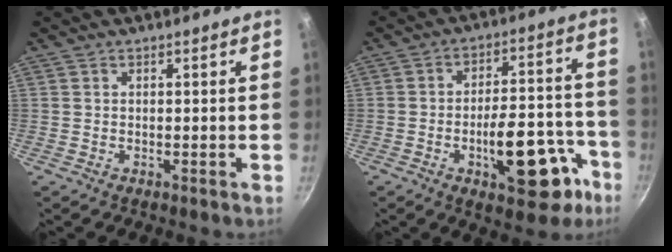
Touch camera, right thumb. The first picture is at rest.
{"total": 16.9, "force": [-7.4, 7.5, 13.2], "torque": [-0.136, 0.057, -0.095]}